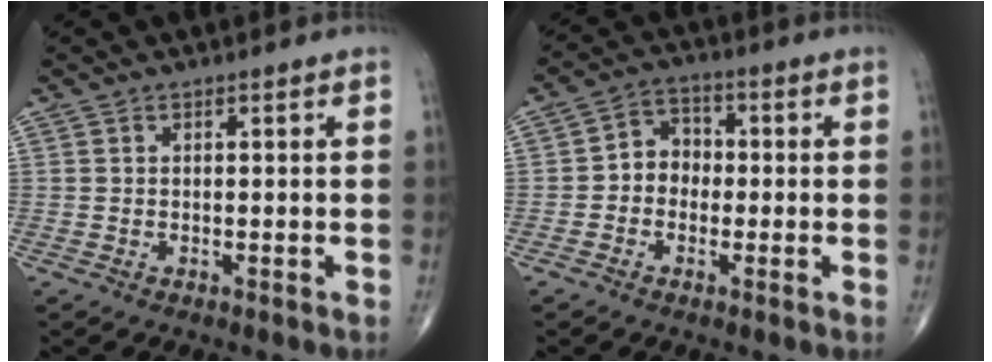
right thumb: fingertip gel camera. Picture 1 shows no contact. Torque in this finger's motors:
{"motor_torque": [-0.19, 0.33, 0.06, -0.02, 0.08]}